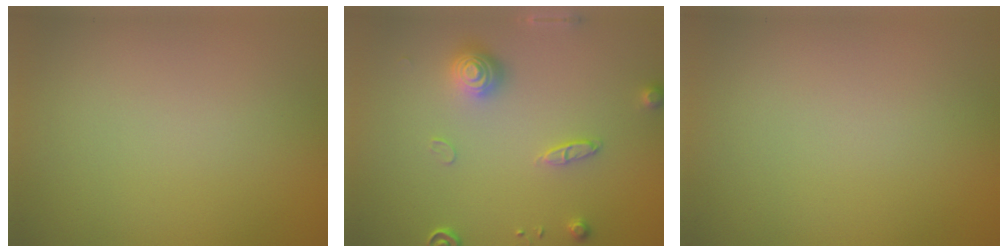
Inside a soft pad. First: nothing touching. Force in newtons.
{"total": 3.0, "press": 2.8, "slide": 1.1}
{"total": 0.0}